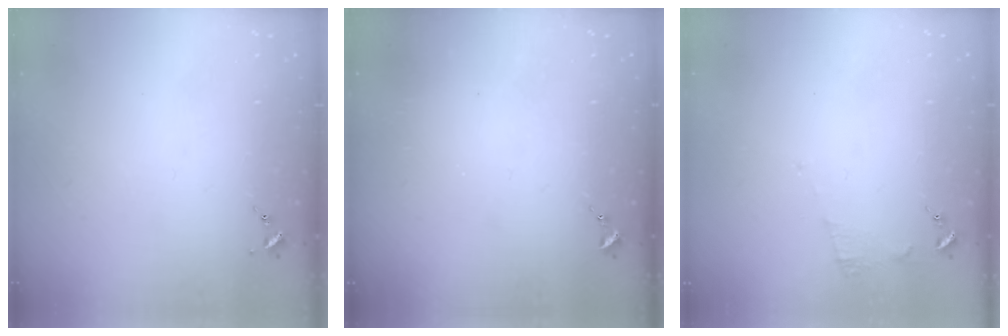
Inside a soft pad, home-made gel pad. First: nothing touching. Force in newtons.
{"total": 0.0}
{"total": 6.7, "press": 6.7, "slide": 0.5}